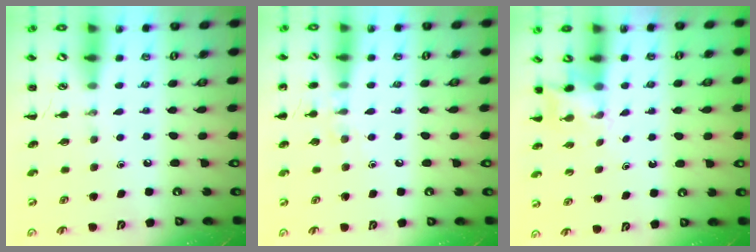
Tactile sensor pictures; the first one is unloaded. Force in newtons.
{"total": 6.5, "press": 6.2, "slide": 2.0}
{"total": 3.0, "press": 2.9, "slide": 0.9}